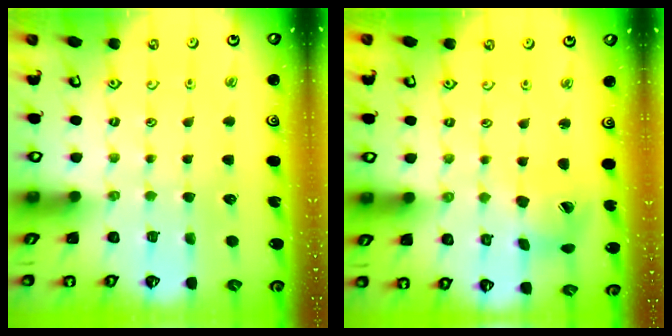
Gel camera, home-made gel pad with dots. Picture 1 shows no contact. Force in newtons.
{"total": 7.4, "press": 7.3, "slide": 1.0}